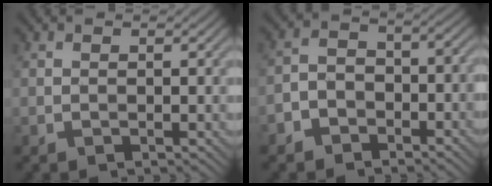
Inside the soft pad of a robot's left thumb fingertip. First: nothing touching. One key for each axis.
{"total": 4.6, "fx": -3.3, "fy": 2.7, "fz": 1.8, "tx": -0.030, "ty": 0.005, "tz": -0.068}